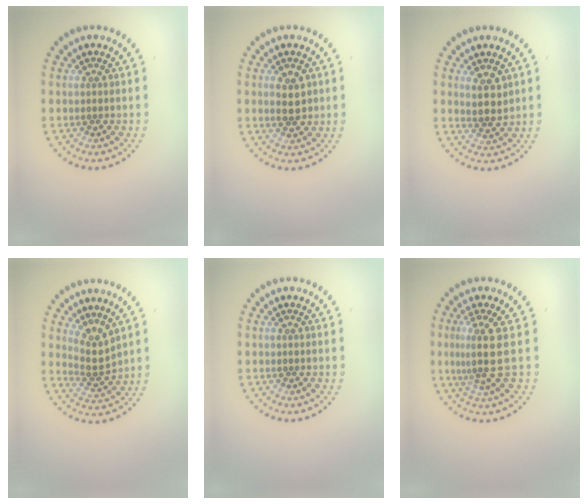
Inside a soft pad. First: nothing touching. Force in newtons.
{"total": 2.4, "press": 2.4, "slide": 0.3}
{"total": 2.3, "press": 2.1, "slide": 1.0}
{"total": 2.6, "press": 1.8, "slide": 1.9}
{"total": 0.0}
{"total": 3.4, "press": 2.5, "slide": 2.3}